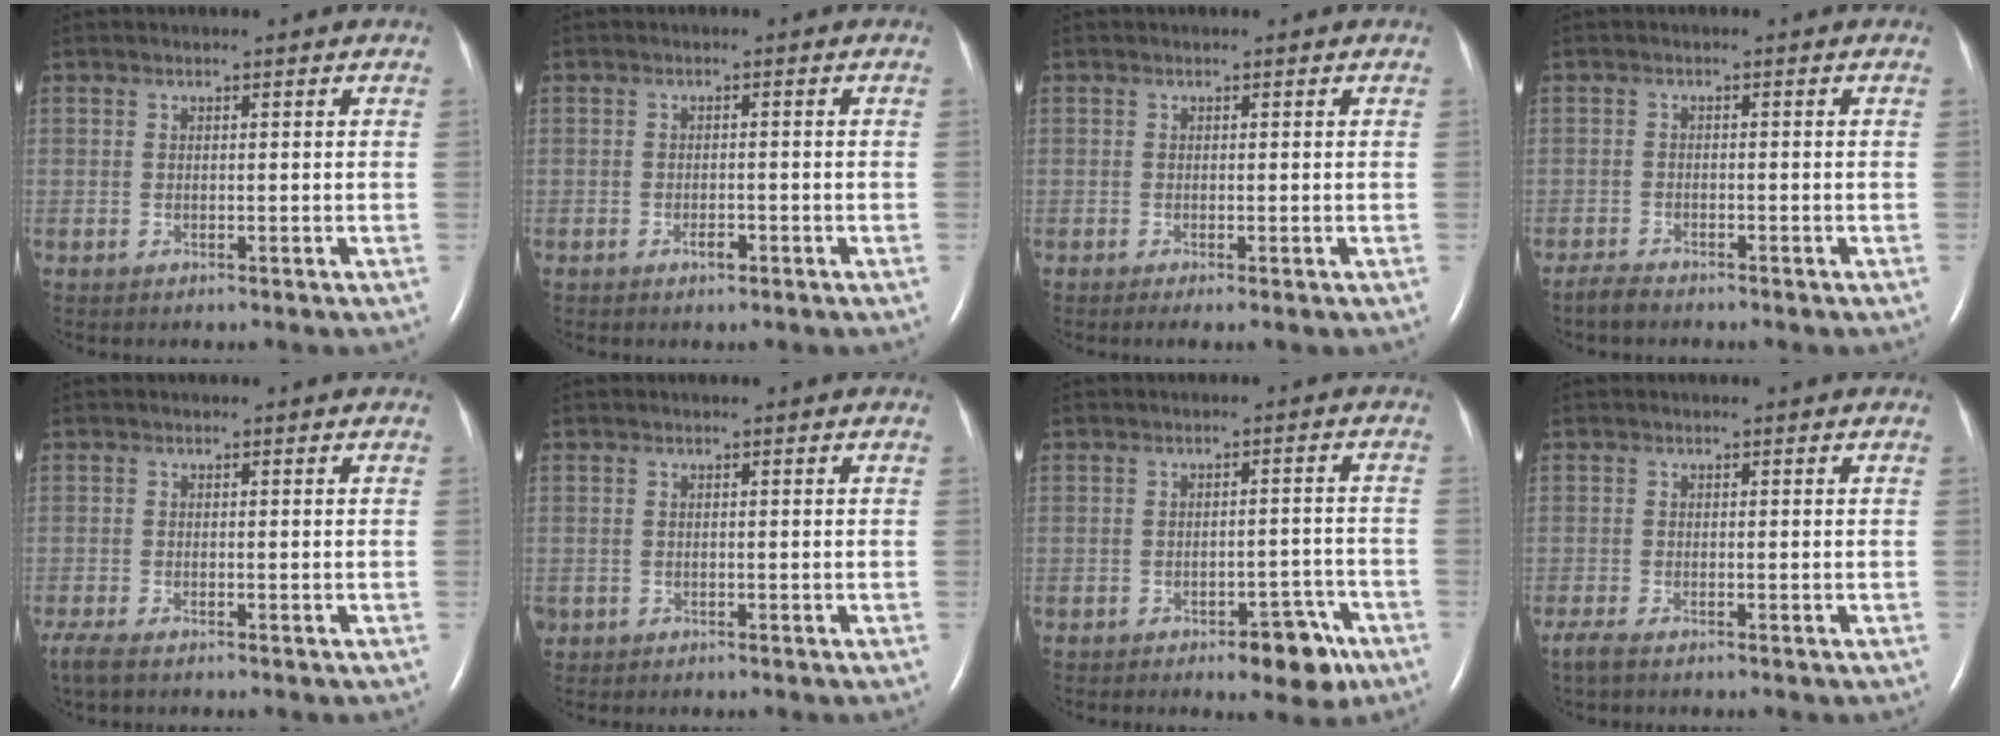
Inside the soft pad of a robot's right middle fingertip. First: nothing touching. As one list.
[{"total": 1.5, "force": [-0.8, 0.5, 1.1], "torque": [-0.022, -0.001, -0.011]}, {"total": 0.9, "force": [-0.4, -0.1, 0.8], "torque": [-0.018, -0.003, -0.007]}, {"total": 1.9, "force": [-1.7, 0.4, 0.6], "torque": [-0.021, -0.004, -0.031]}, {"total": 3.7, "force": [-2.7, 1.0, 2.2], "torque": [-0.055, -0.014, -0.047]}, {"total": 0.6, "force": [-0.3, 0.5, 0.1], "torque": [-0.006, 0.004, -0.002]}, {"total": 5.9, "force": [-3.8, 2.4, 3.8], "torque": [-0.038, 0.010, -0.043]}, {"total": 1.9, "force": [-1.4, 0.3, 1.2], "torque": [-0.033, -0.009, -0.028]}]